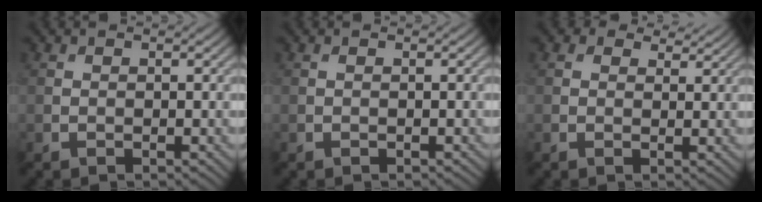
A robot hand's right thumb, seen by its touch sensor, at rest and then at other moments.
{"total": 0.0}
{"total": 3.3, "force": [2.3, 1.7, 1.6], "torque": [-0.031, -0.003, 0.032]}